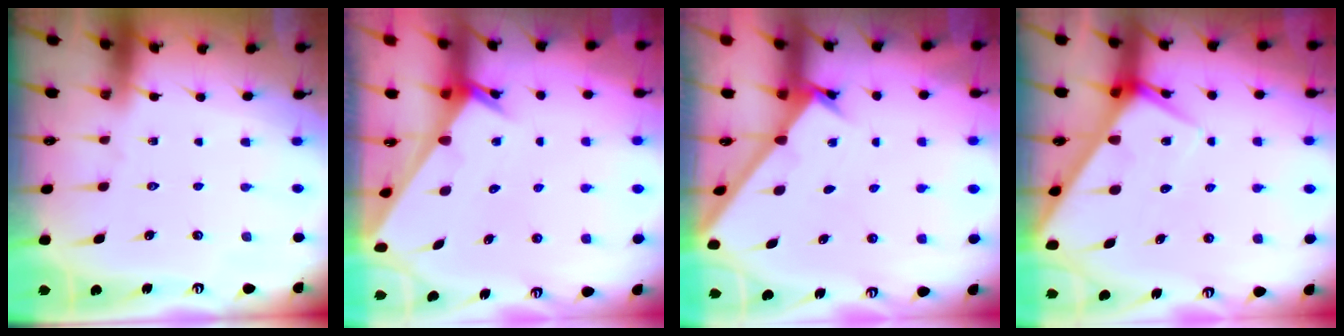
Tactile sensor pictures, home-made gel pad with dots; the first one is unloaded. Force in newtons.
{"total": 2.0, "press": 2.0, "slide": 0.1}
{"total": 1.7, "press": 1.7, "slide": 0.2}
{"total": 6.8, "press": 6.8, "slide": 0.4}